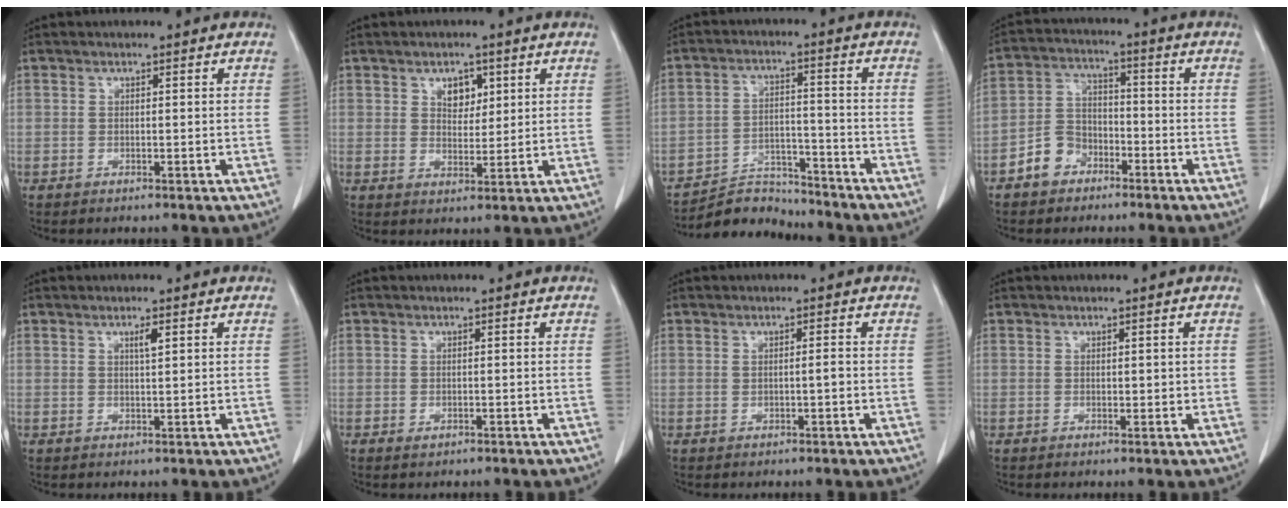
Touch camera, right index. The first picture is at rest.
{"total": 3.7, "force": [1.8, 2.3, 2.2], "torque": [-0.029, -0.001, 0.030]}
{"total": 6.6, "force": [-6.3, 1.5, -1.1], "torque": [0.025, 0.018, -0.110]}
{"total": 6.2, "force": [-3.6, 4.6, 2.1], "torque": [-0.050, 0.019, -0.065]}
{"total": 1.6, "force": [0.8, 0.1, 1.3], "torque": [-0.021, -0.003, 0.011]}
{"total": 0.5, "force": [-0.3, 0.3, 0.3], "torque": [-0.003, 0.001, -0.003]}
{"total": 1.1, "force": [-0.1, 0.2, 1.1], "torque": [-0.019, 0.001, 0.000]}
{"total": 1.1, "force": [0.2, 0.8, 0.8], "torque": [-0.007, -0.001, 0.005]}